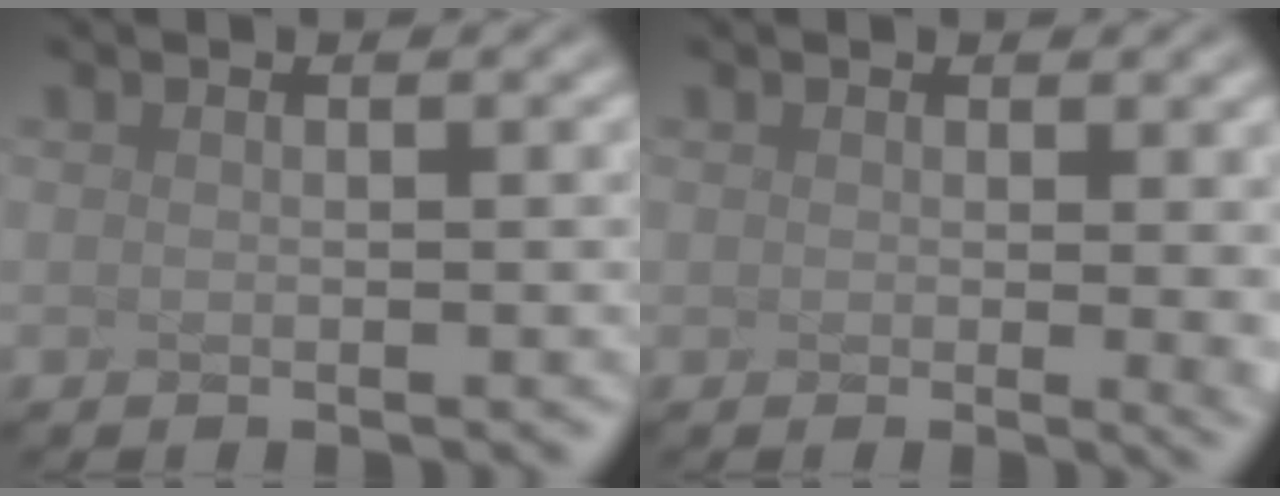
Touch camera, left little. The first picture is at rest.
{"total": 2.8, "force": [0.9, 0.8, 2.6], "torque": [-0.031, 0.003, 0.032]}